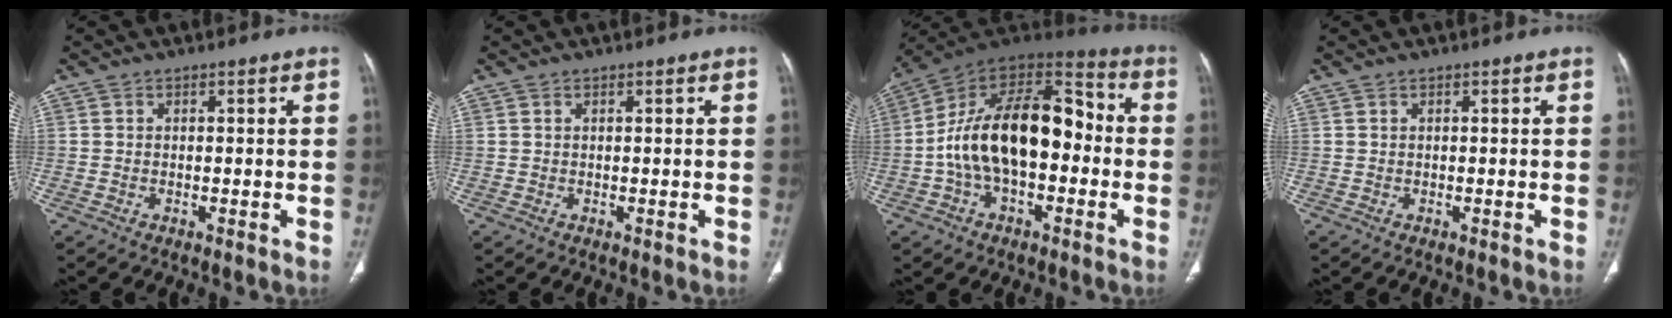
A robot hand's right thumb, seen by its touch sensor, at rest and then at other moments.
{"total": 0.0}
{"total": 22.0, "force": [-1.7, 12.4, 18.2], "torque": [-0.296, 0.048, -0.033]}
{"total": 0.0}